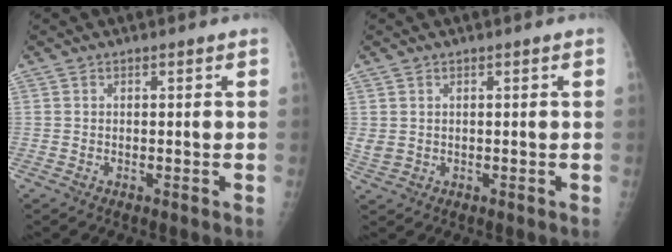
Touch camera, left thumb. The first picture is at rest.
{"total": 2.0, "force": [0.6, 1.4, 1.3], "torque": [-0.033, 0.002, 0.020]}